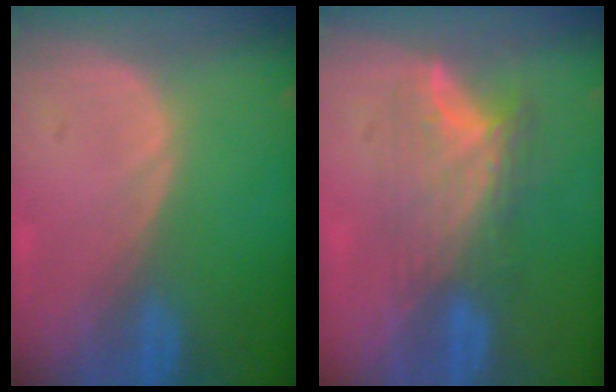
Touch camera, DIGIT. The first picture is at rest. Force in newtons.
{"total": 8.1, "press": 6.8, "slide": 4.5}